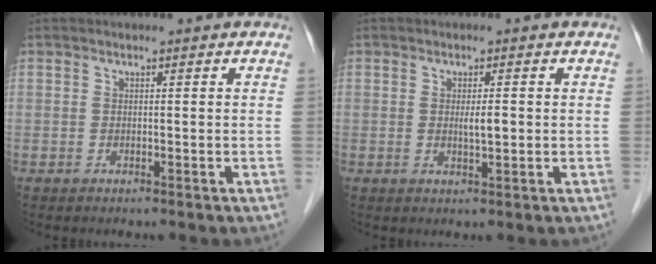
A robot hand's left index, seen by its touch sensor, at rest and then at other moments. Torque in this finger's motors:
{"motor_torque": [0.15, 0.02, 0.04, 0.03]}